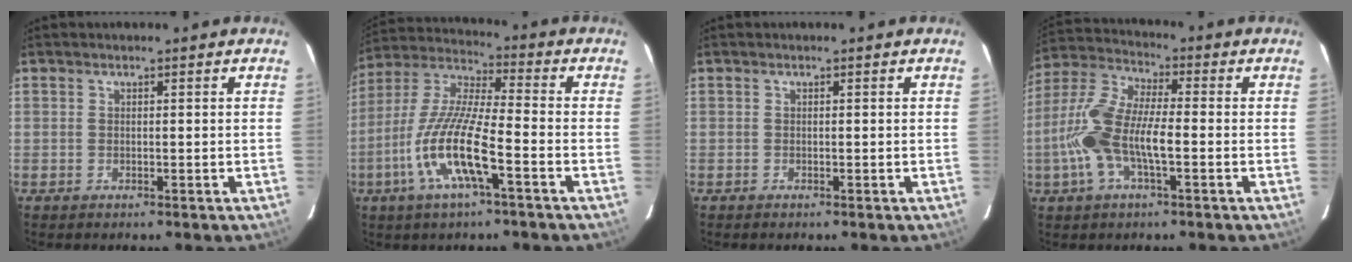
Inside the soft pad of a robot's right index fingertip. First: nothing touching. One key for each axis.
{"total": 14.1, "fx": -5.8, "fy": 2.2, "fz": 12.7, "tx": -0.263, "ty": -0.010, "tz": -0.117}
{"total": 0.0}
{"total": 13.0, "fx": -2.9, "fy": 4.3, "fz": 11.9, "tx": -0.258, "ty": 0.005, "tz": -0.061}